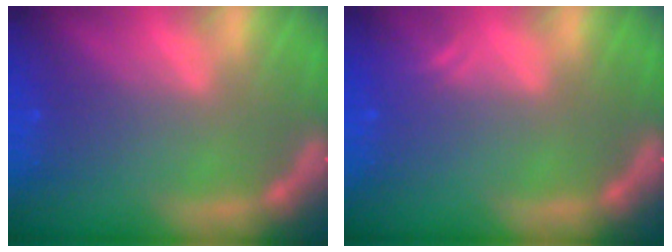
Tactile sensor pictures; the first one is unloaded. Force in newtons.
{"total": 1.5}